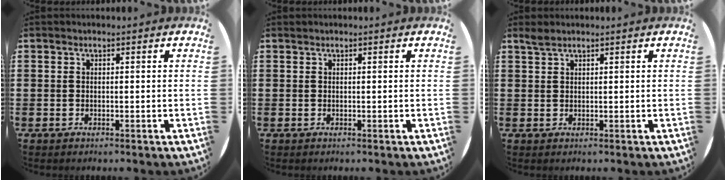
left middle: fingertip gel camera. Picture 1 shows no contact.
{"total": 0.0}
{"total": 1.4, "force": [1.3, 0.2, 0.5], "torque": [-0.013, 0.002, 0.024]}